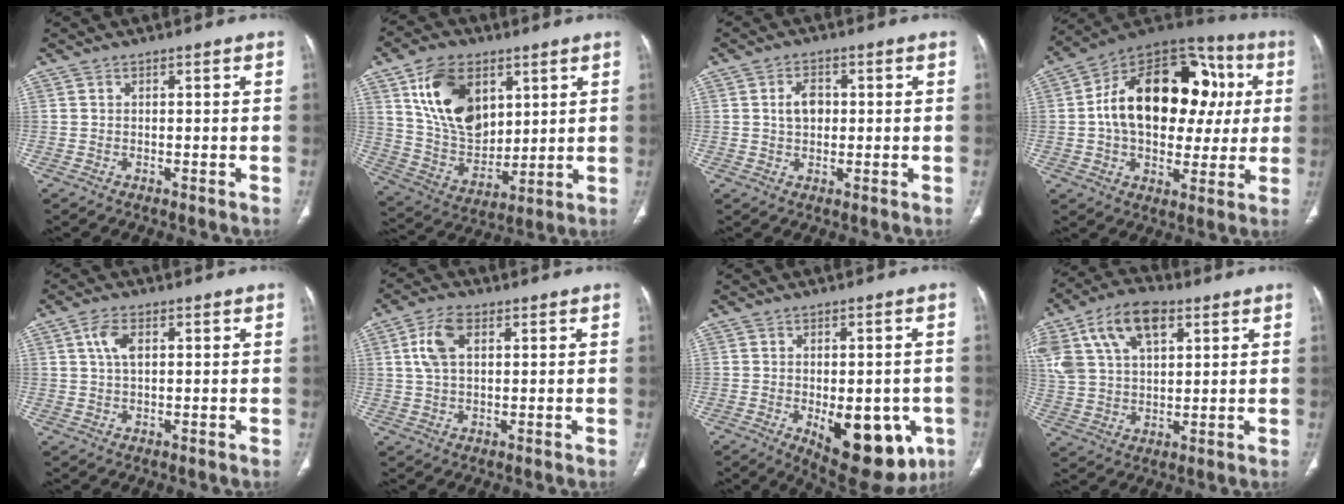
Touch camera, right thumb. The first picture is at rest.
{"total": 17.5, "force": [7.0, 11.3, 11.4], "torque": [-0.172, -0.033, 0.146]}
{"total": 4.4, "force": [0.5, 3.0, 3.1], "torque": [-0.046, 0.005, 0.007]}
{"total": 26.5, "force": [3.4, 17.0, 20.1], "torque": [-0.282, 0.034, 0.050]}
{"total": 4.5, "force": [1.4, 2.4, 3.6], "torque": [-0.073, 0.006, 0.028]}
{"total": 7.0, "force": [2.2, 3.9, 5.3], "torque": [-0.113, 0.009, 0.045]}
{"total": 17.0, "force": [-5.5, 8.5, 13.6], "torque": [-0.137, -0.002, -0.050]}
{"total": 18.4, "force": [8.0, 10.8, 12.5], "torque": [-0.249, 0.011, 0.147]}